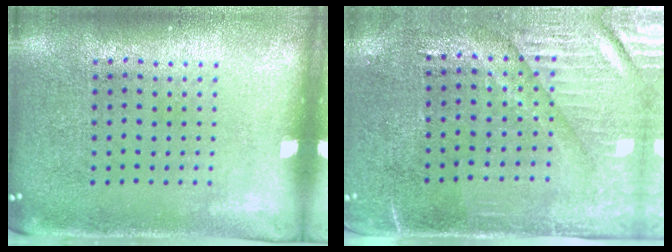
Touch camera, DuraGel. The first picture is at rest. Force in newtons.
{"total": 3.5, "press": 3.1, "slide": 1.7}